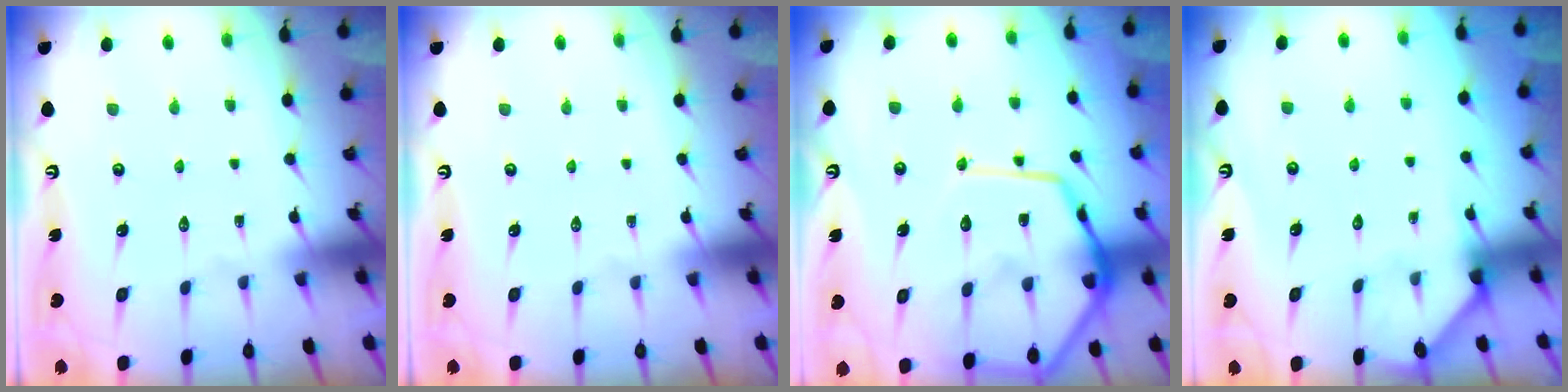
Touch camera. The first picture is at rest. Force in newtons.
{"total": 0.0}
{"total": 17.2, "press": 17.1, "slide": 1.5}
{"total": 2.0, "press": 2.0, "slide": 0.1}